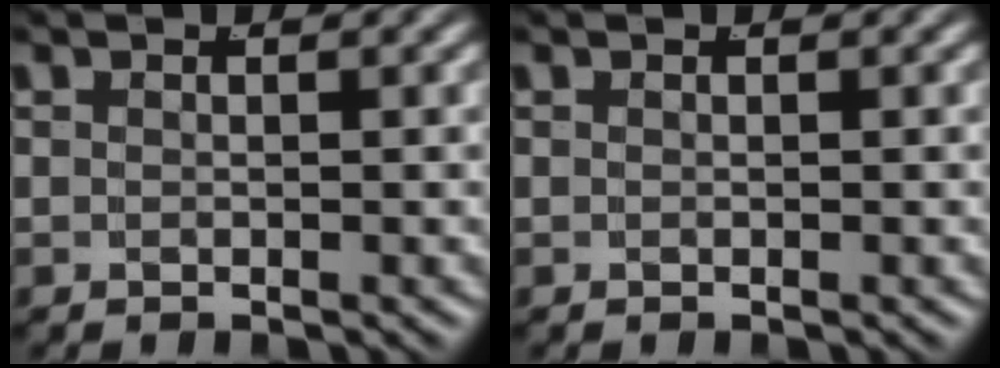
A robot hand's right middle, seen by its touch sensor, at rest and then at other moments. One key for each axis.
{"total": 0.0}